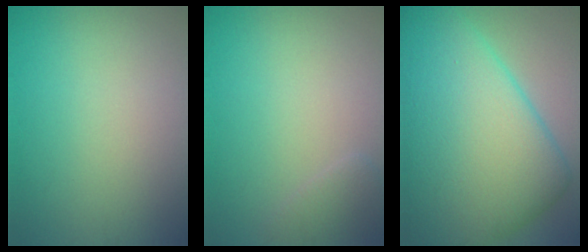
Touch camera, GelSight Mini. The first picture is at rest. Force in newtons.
{"total": 1.3, "press": 1.3, "slide": 0.2}
{"total": 15.8, "press": 15.8, "slide": 0.1}